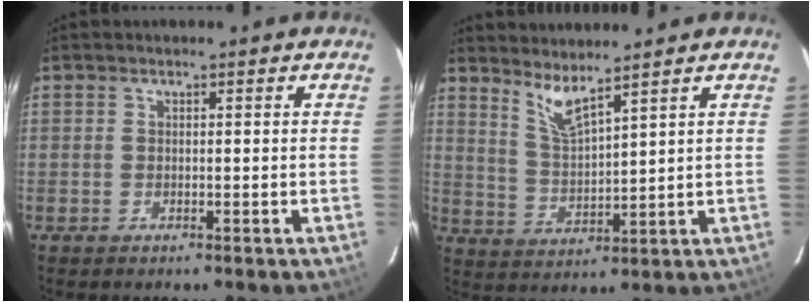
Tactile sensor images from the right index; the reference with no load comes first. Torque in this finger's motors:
{"motor_torque": [-0.18, 0.28, 0.04, 0.03]}